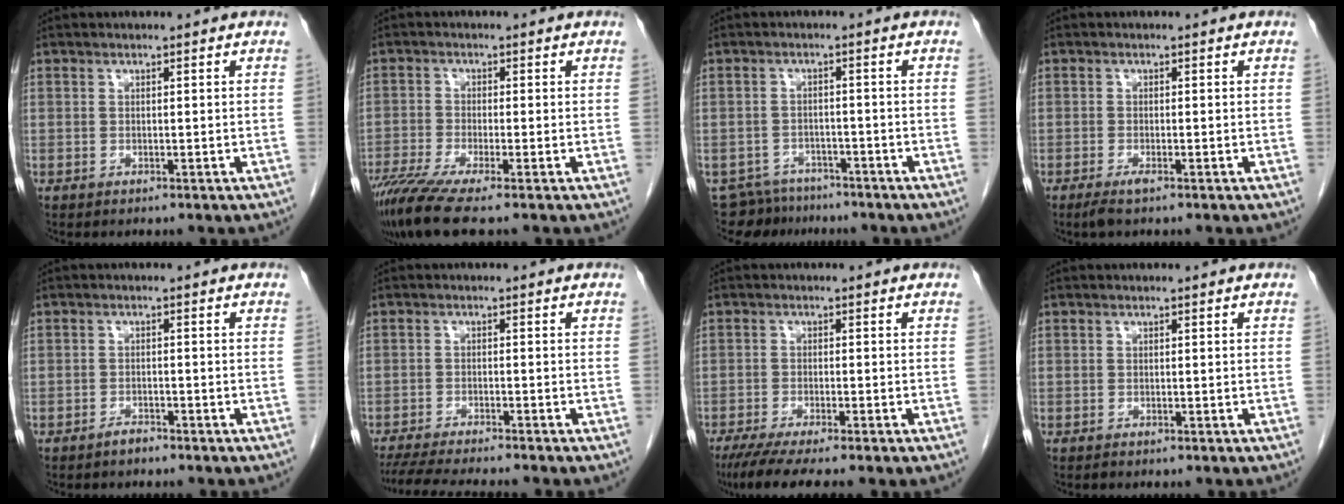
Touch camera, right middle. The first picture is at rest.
{"total": 7.1, "force": [-5.4, -0.2, 4.7], "torque": [-0.085, -0.021, -0.096]}
{"total": 6.8, "force": [-6.1, 3.0, 0.0], "torque": [0.005, 0.003, -0.089]}
{"total": 1.7, "force": [-1.2, 0.2, 1.2], "torque": [-0.028, -0.004, -0.022]}
{"total": 1.4, "force": [-1.3, 0.4, 0.4], "torque": [-0.008, 0.001, -0.020]}
{"total": 9.8, "force": [-8.7, 0.0, 4.4], "torque": [-0.062, -0.016, -0.137]}
{"total": 7.5, "force": [-5.8, 0.4, 4.7], "torque": [-0.071, -0.017, -0.091]}
{"total": 0.0}